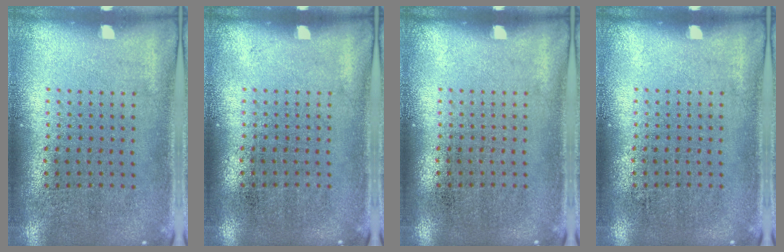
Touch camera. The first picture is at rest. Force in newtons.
{"total": 0.0}
{"total": 0.0}
{"total": 0.0}